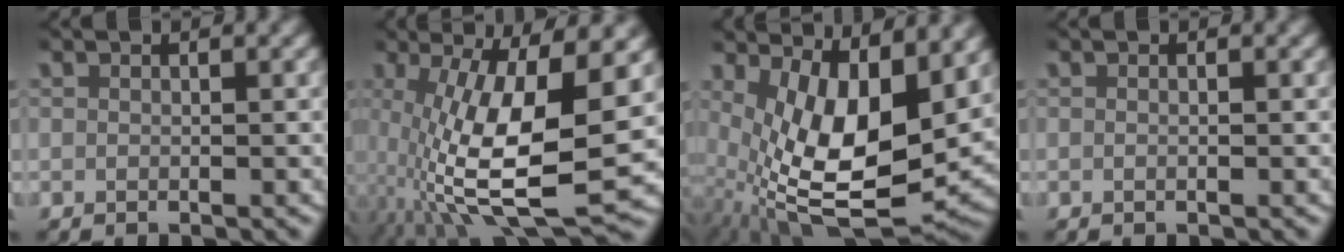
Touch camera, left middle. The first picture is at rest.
{"total": 13.4, "force": [-1.5, 5.5, 12.2], "torque": [-0.213, -0.036, 0.001]}
{"total": 13.2, "force": [-0.2, 6.9, 11.2], "torque": [-0.207, -0.060, 0.028]}
{"total": 0.0}